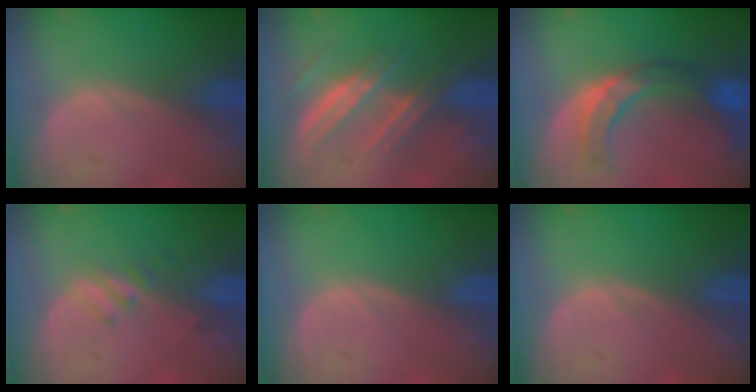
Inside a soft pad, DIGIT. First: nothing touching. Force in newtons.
{"total": 7.6, "press": 6.8, "slide": 3.4}
{"total": 7.6, "press": 7.6, "slide": 0.7}
{"total": 2.5, "press": 2.2, "slide": 1.2}
{"total": 0.0}
{"total": 0.0}